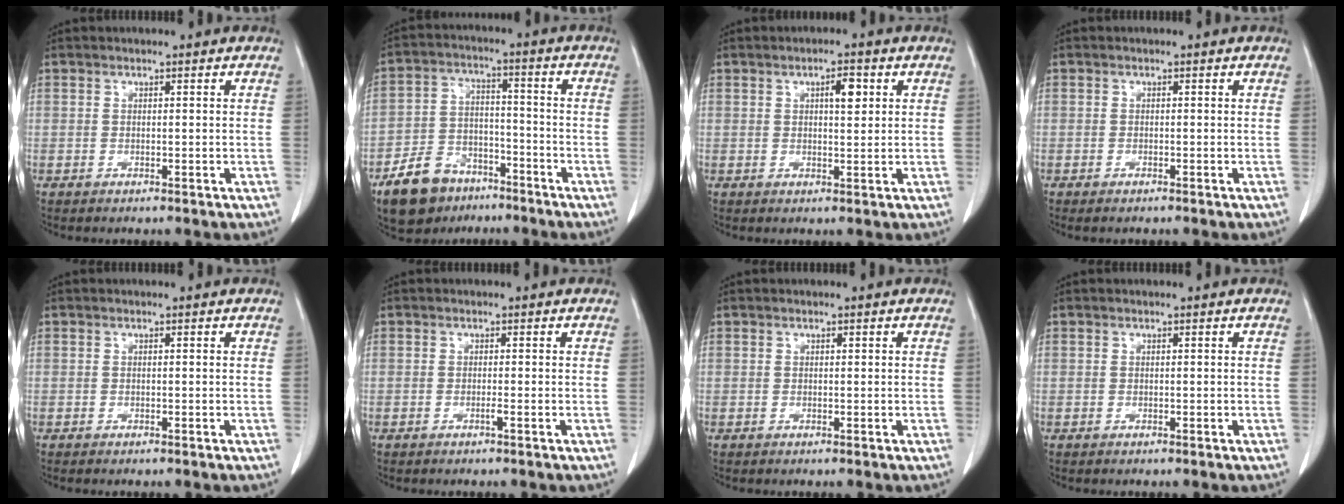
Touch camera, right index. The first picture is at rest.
{"total": 10.1, "force": [-7.0, 6.1, 4.0], "torque": [-0.092, 0.003, -0.118]}
{"total": 3.2, "force": [1.1, 0.9, 2.9], "torque": [-0.048, 0.001, 0.016]}
{"total": 0.8, "force": [-0.6, 0.1, 0.4], "torque": [-0.017, -0.005, -0.004]}
{"total": 0.0}
{"total": 0.6, "force": [-0.3, -0.1, 0.5], "torque": [-0.006, 0.001, -0.007]}
{"total": 0.0}
{"total": 0.0}